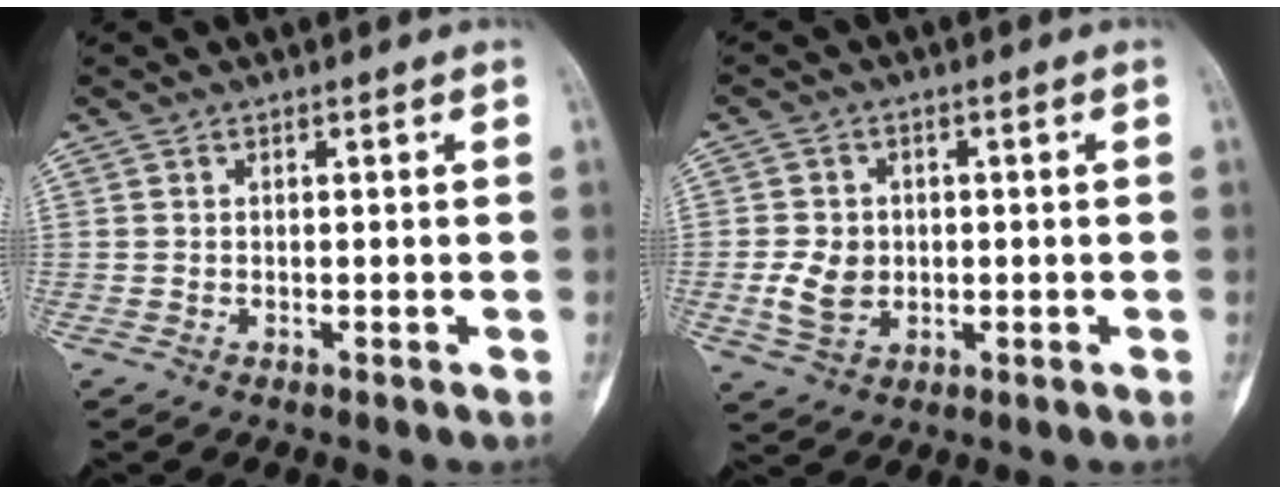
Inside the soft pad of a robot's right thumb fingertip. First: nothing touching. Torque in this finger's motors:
{"motor_torque": [-0.34, 0.20, 0.16, 0.47, -0.01]}